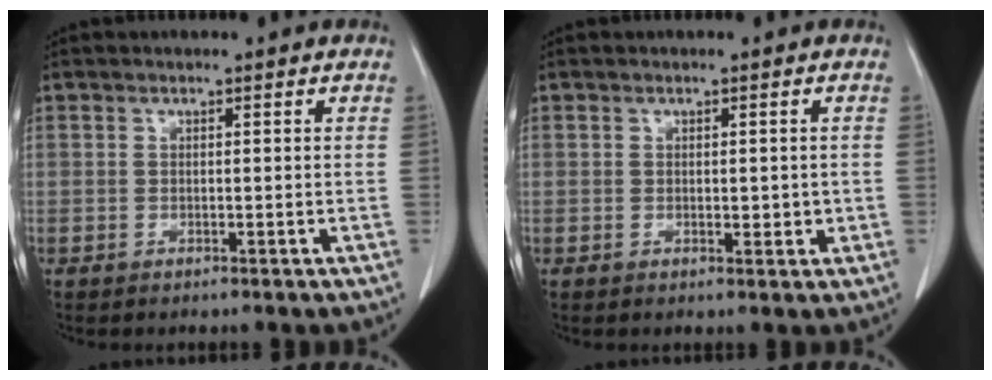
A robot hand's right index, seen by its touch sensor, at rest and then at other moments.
{"total": 2.7, "force": [-0.2, 1.4, 2.3], "torque": [-0.039, 0.002, 0.003]}